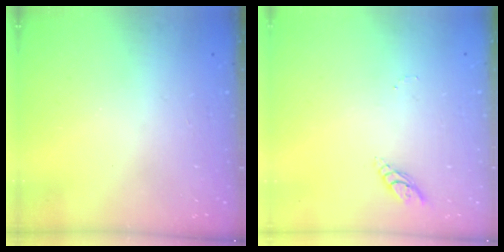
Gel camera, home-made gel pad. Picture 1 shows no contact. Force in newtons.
{"total": 4.6, "press": 4.6, "slide": 0.4}